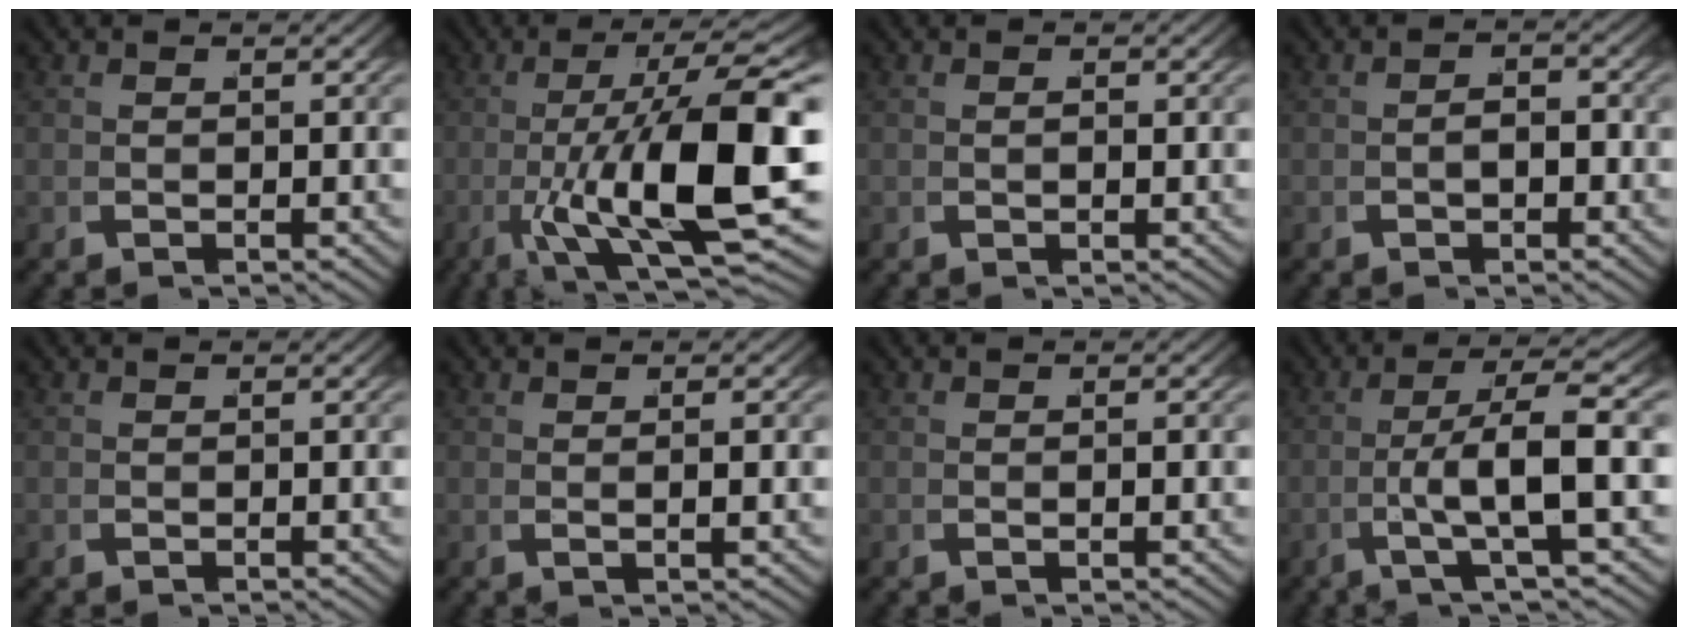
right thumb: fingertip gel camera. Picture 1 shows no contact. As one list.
[{"total": 15.5, "force": [-1.8, 6.1, 14.2], "torque": [-0.276, -0.045, 0.008]}, {"total": 0.6, "force": [0.0, 0.3, 0.5], "torque": [-0.009, 0.002, 0.000]}, {"total": 1.5, "force": [-0.6, 0.8, 1.2], "torque": [-0.016, 0.002, -0.012]}, {"total": 0.0}, {"total": 1.3, "force": [0.5, 0.0, 1.2], "torque": [-0.024, 0.003, 0.010]}, {"total": 0.6, "force": [0.1, 0.1, 0.6], "torque": [-0.014, 0.002, 0.002]}, {"total": 8.1, "force": [-0.4, 2.0, 7.8], "torque": [-0.150, -0.007, 0.002]}]